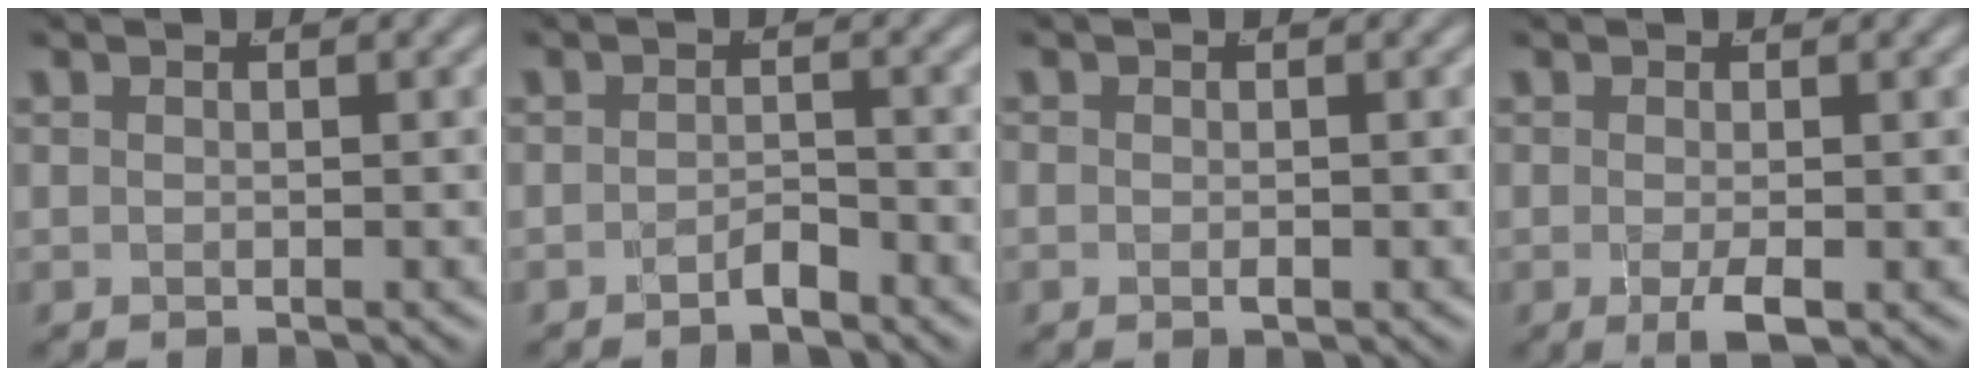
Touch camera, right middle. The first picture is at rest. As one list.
[{"total": 1.6, "force": [-1.5, 0.1, 0.6], "torque": [-0.005, -0.002, -0.027]}, {"total": 1.1, "force": [-0.4, 0.9, 0.7], "torque": [-0.019, -0.006, -0.005]}, {"total": 2.2, "force": [-1.0, 0.3, 2.0], "torque": [-0.035, -0.011, -0.013]}]